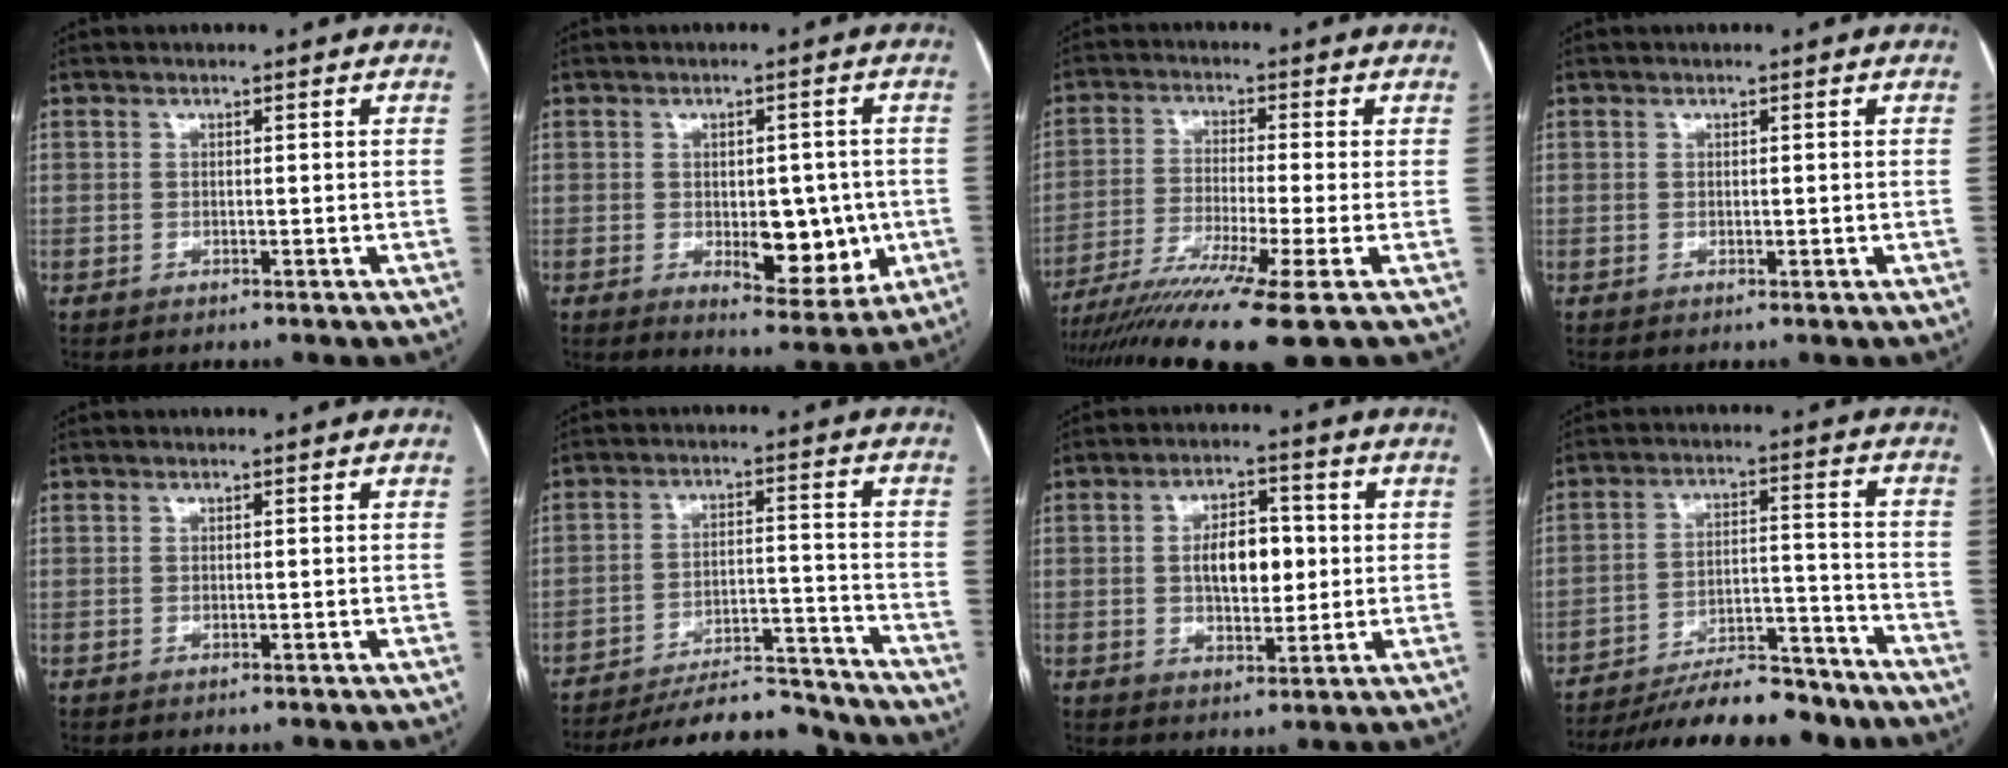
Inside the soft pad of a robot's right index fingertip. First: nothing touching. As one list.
[{"total": 9.2, "force": [-1.5, 4.5, 7.9], "torque": [-0.089, 0.001, -0.007]}, {"total": 13.0, "force": [-9.1, -1.9, 9.1], "torque": [-0.166, -0.036, -0.150]}, {"total": 0.6, "force": [0.1, 0.4, 0.4], "torque": [-0.006, -0.001, 0.003]}, {"total": 0.0}, {"total": 16.0, "force": [-15.1, 2.9, 4.3], "torque": [-0.071, 0.014, -0.221]}, {"total": 7.8, "force": [0.6, 3.8, 6.8], "torque": [-0.115, 0.012, 0.012]}, {"total": 17.6, "force": [-15.6, 3.4, 7.3], "torque": [-0.108, 0.010, -0.240]}]